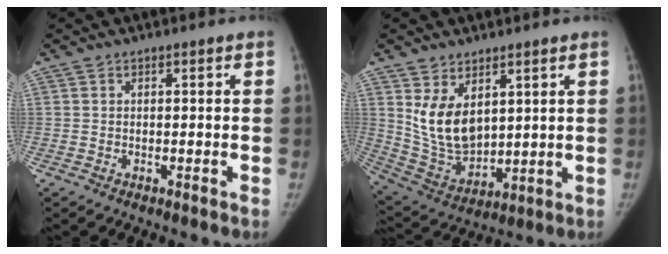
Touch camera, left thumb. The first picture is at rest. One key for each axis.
{"total": 11.4, "fx": 4.3, "fy": 6.9, "fz": 7.9, "tx": -0.122, "ty": -0.031, "tz": 0.108}